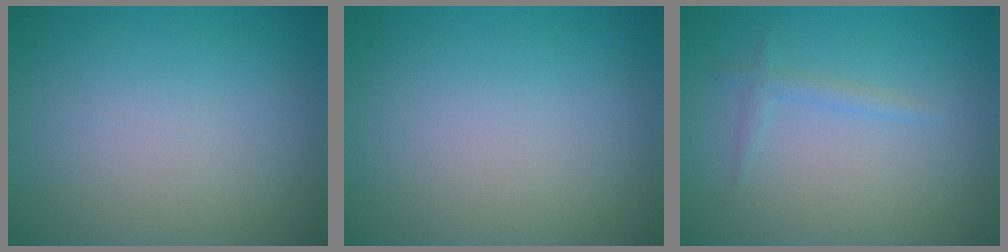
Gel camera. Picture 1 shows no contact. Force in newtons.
{"total": 0.0}
{"total": 1.0, "press": 1.0, "slide": 0.1}